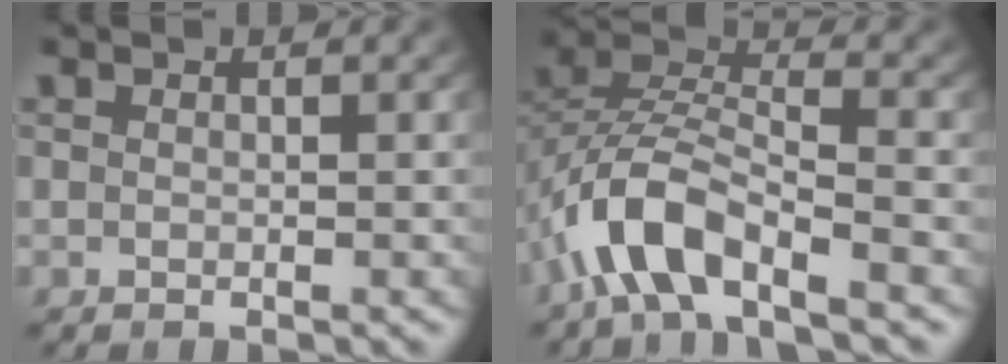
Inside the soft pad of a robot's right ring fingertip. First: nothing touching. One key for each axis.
{"total": 6.4, "fx": -2.2, "fy": 4.1, "fz": 4.4, "tx": -0.114, "ty": -0.013, "tz": -0.041}